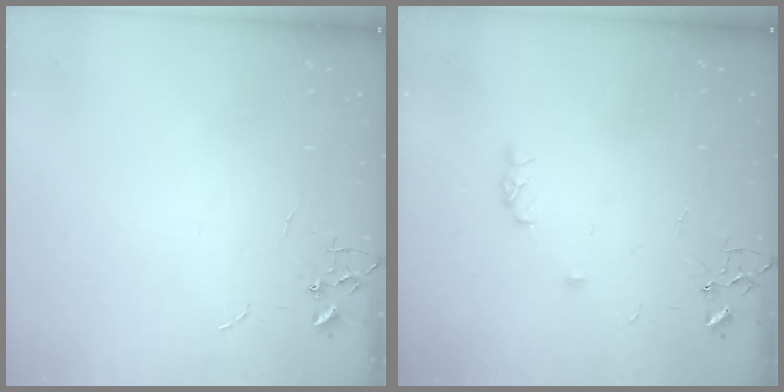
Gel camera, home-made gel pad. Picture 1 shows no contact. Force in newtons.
{"total": 4.2, "press": 4.1, "slide": 0.6}